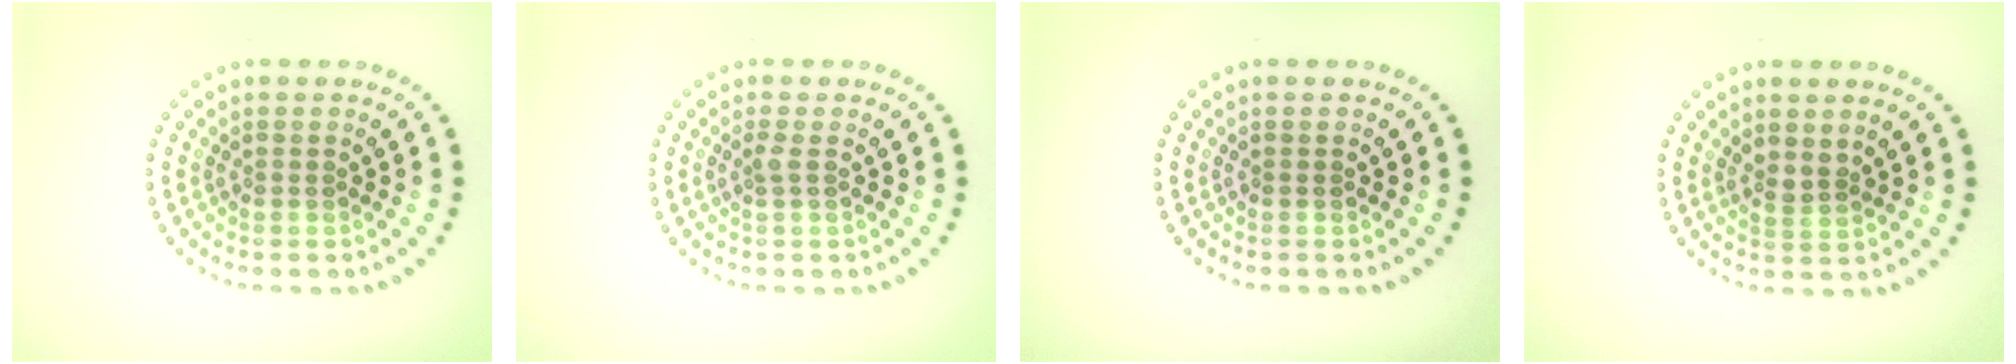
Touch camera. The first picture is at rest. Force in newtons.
{"total": 0.8, "press": 0.5, "slide": 0.5}
{"total": 0.0}
{"total": 1.6, "press": 1.3, "slide": 1.0}